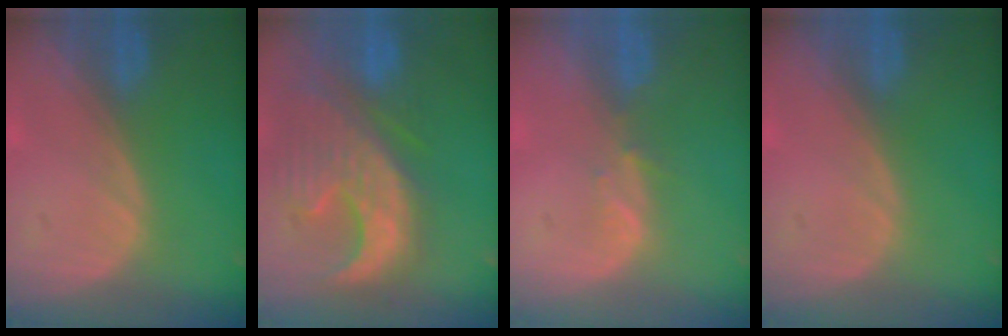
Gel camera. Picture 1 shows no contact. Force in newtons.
{"total": 13.2, "press": 11.3, "slide": 6.8}
{"total": 1.7, "press": 1.5, "slide": 0.8}
{"total": 0.0}